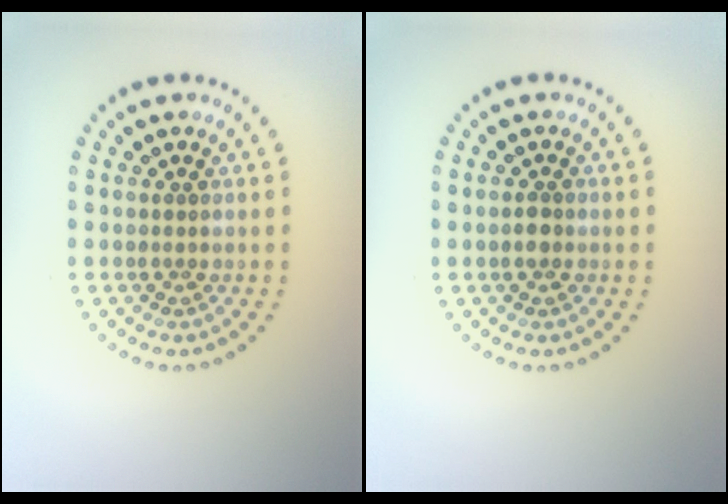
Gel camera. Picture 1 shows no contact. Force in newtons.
{"total": 1.1, "press": 1.1, "slide": 0.3}